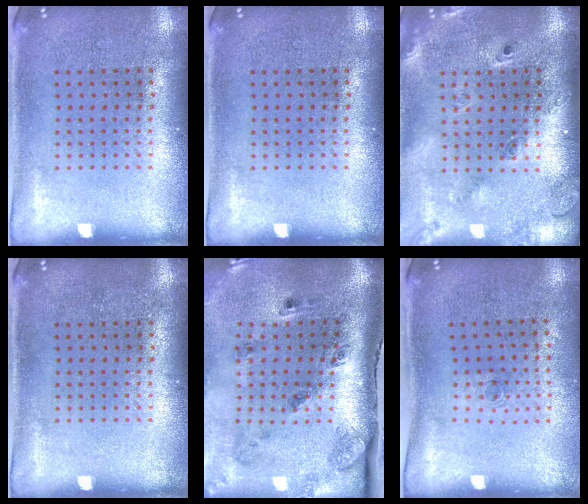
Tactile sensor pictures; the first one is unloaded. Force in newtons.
{"total": 0.0}
{"total": 2.4, "press": 1.7, "slide": 1.7}
{"total": 0.0}
{"total": 2.9, "press": 1.8, "slide": 2.3}
{"total": 0.6, "press": 0.2, "slide": 0.5}